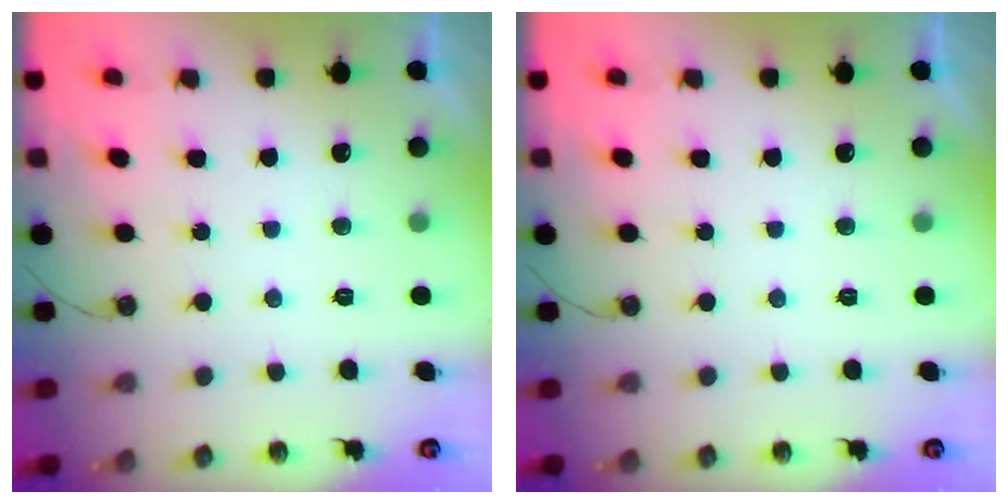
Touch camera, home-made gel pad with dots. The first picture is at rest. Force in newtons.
{"total": 0.0}